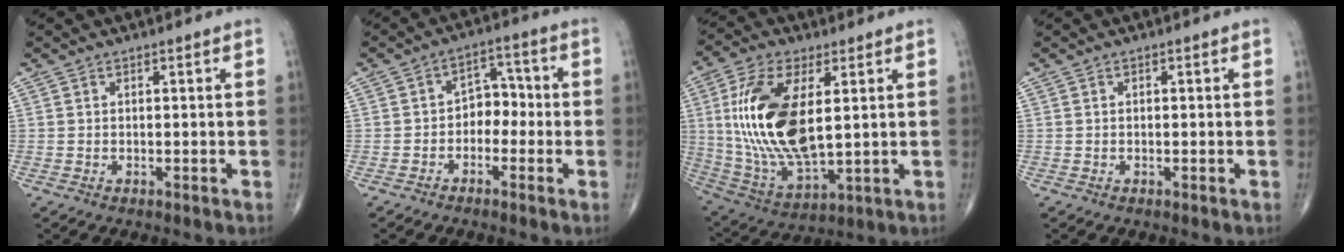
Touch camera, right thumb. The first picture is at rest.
{"total": 5.4, "force": [-1.5, 4.0, 3.3], "torque": [-0.019, 0.031, -0.038]}
{"total": 20.2, "force": [3.1, 9.4, 17.7], "torque": [-0.359, -0.020, 0.068]}
{"total": 0.0}